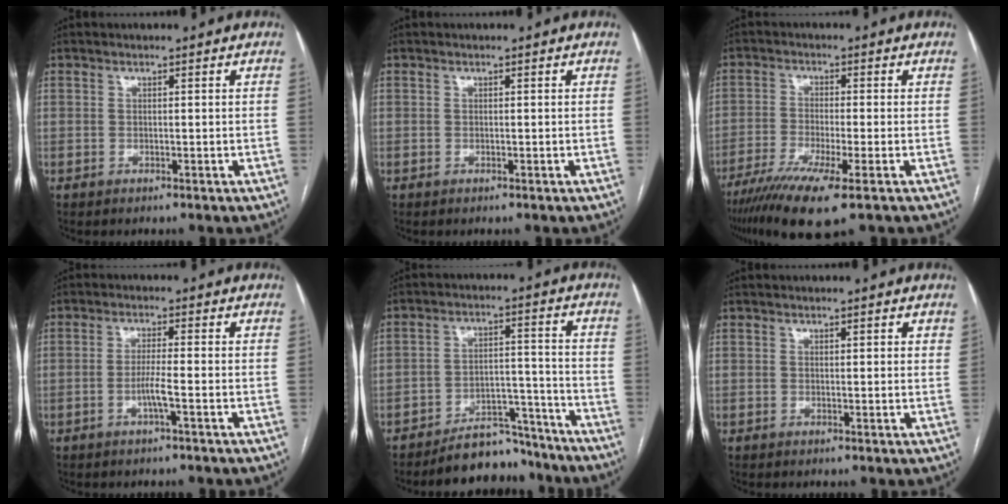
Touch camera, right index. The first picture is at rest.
{"total": 0.0}
{"total": 10.9, "force": [-6.7, 0.7, 8.5], "torque": [-0.147, -0.026, -0.115]}
{"total": 3.1, "force": [-1.1, -0.3, 2.9], "torque": [-0.056, -0.002, -0.022]}
{"total": 9.2, "force": [-8.4, 3.4, 1.3], "torque": [0.002, 0.043, -0.133]}
{"total": 1.5, "force": [1.0, 0.4, 1.1], "torque": [-0.016, 0.000, 0.010]}